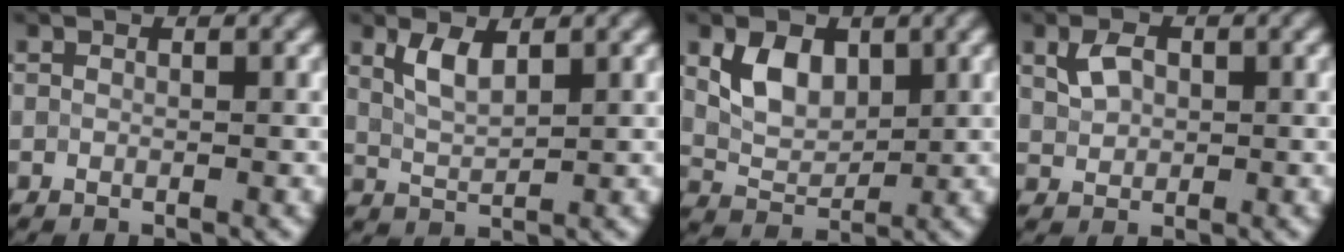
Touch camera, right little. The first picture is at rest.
{"total": 2.8, "force": [1.6, 1.1, 2.1], "torque": [-0.047, -0.003, 0.035]}
{"total": 4.2, "force": [1.5, 2.8, 2.7], "torque": [-0.057, -0.003, 0.031]}
{"total": 2.4, "force": [0.8, 1.6, 1.5], "torque": [-0.033, 0.002, 0.017]}